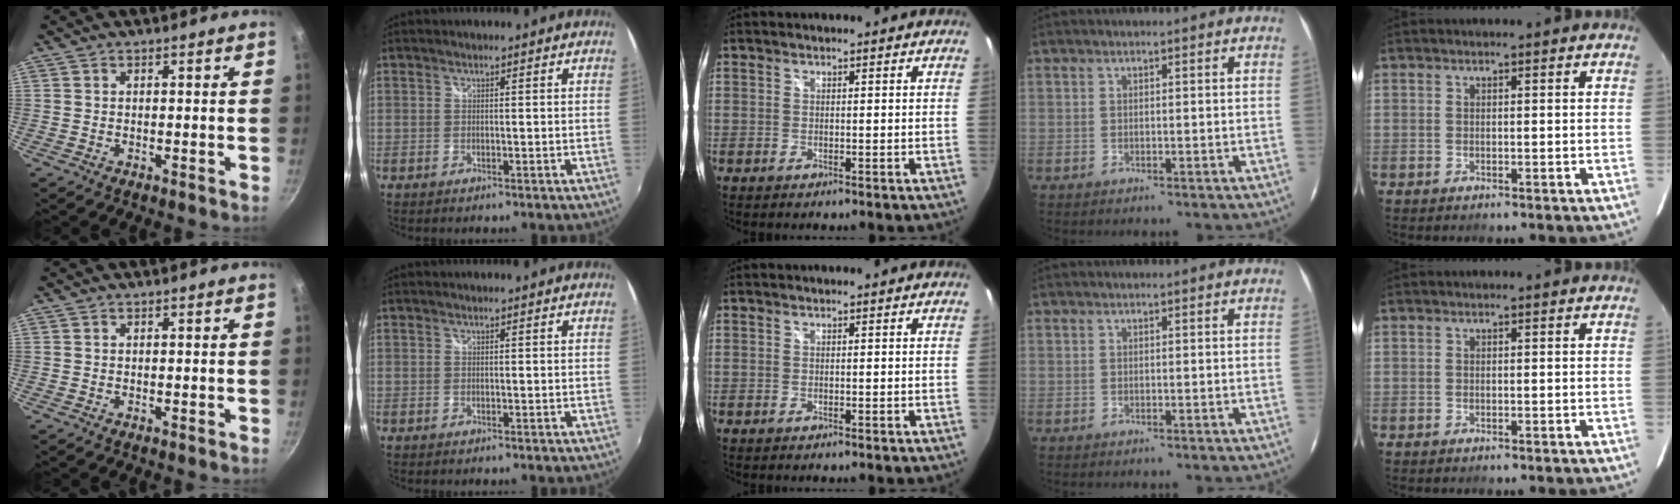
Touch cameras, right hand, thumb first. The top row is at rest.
{}